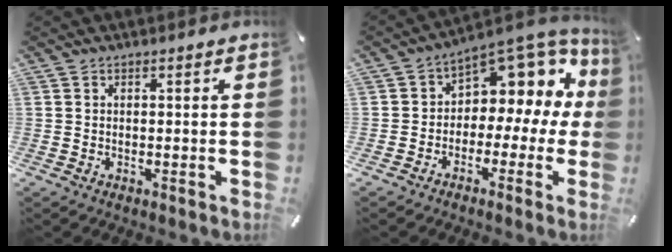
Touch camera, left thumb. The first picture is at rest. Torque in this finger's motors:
{"motor_torque": [0.47, 1.14, 0.20, 0.13, 0.07]}